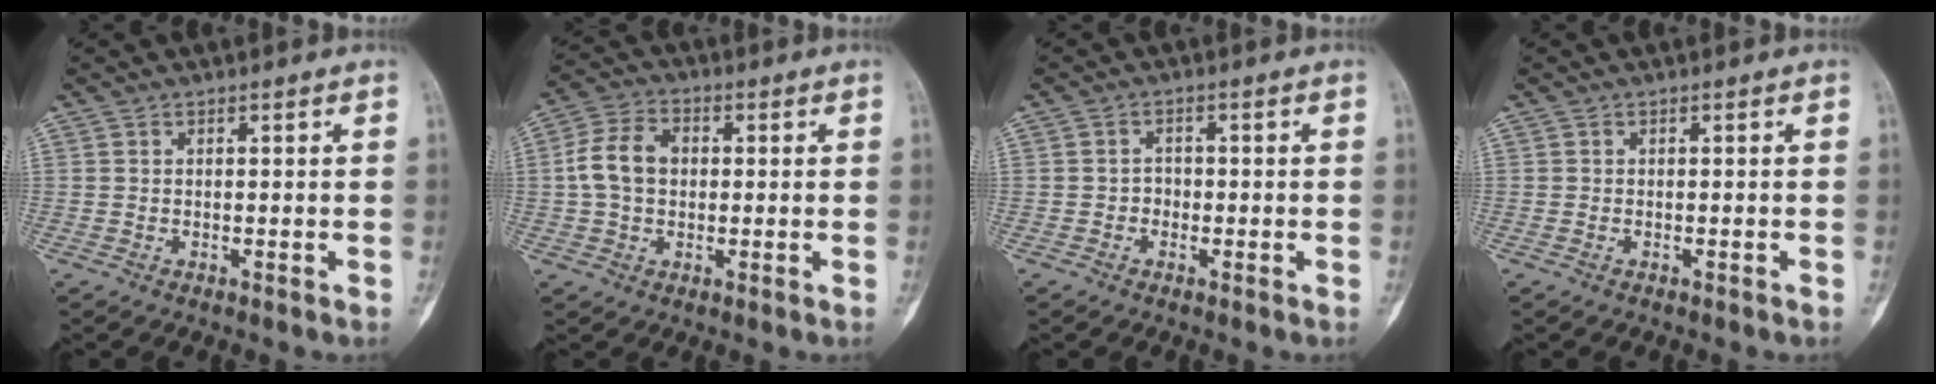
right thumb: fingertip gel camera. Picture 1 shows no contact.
{"total": 8.4, "force": [0.4, 6.1, 5.7], "torque": [-0.102, 0.020, 0.001]}
{"total": 1.9, "force": [-0.7, 1.7, 0.6], "torque": [0.004, 0.008, -0.020]}
{"total": 0.0}